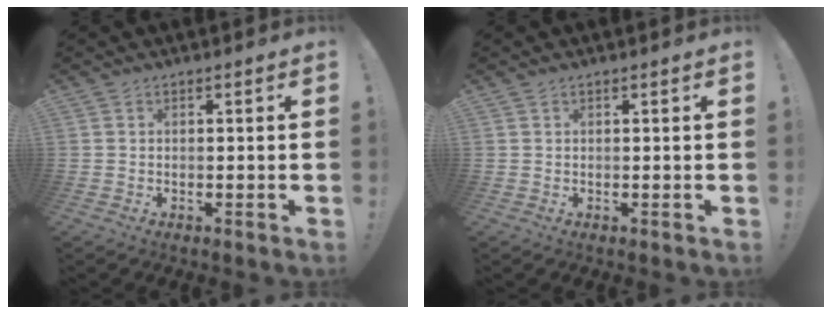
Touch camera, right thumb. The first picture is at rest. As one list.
[{"total": 0.0}]